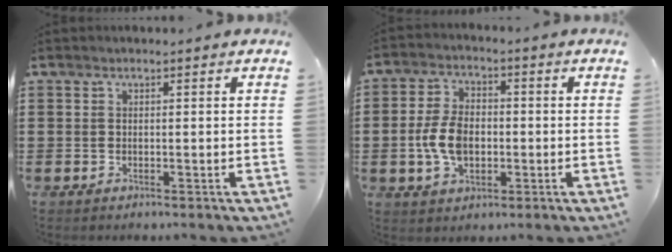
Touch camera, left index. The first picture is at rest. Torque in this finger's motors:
{"motor_torque": [0.99, 0.27, 0.52, 0.11]}